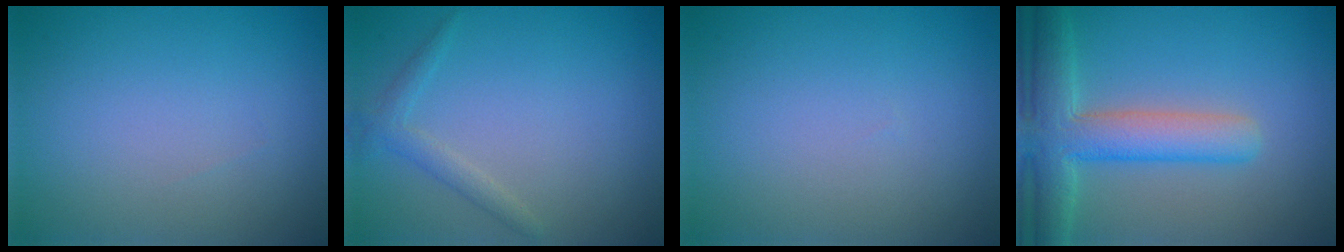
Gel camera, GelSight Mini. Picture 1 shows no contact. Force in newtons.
{"total": 1.5, "press": 1.5, "slide": 0.1}
{"total": 0.0}
{"total": 6.1, "press": 6.1, "slide": 0.6}